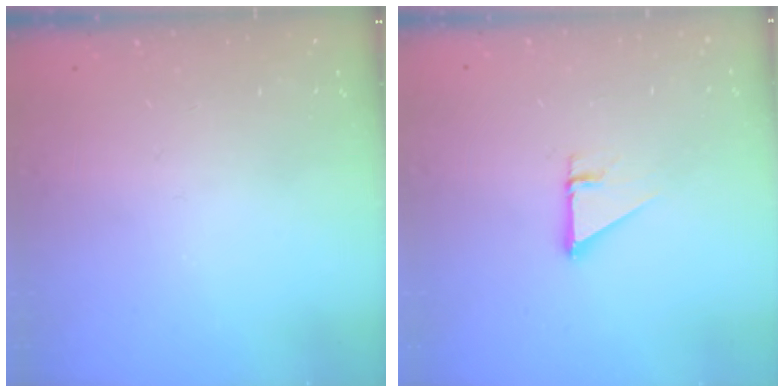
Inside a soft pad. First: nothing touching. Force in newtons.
{"total": 2.7, "press": 2.7, "slide": 0.1}